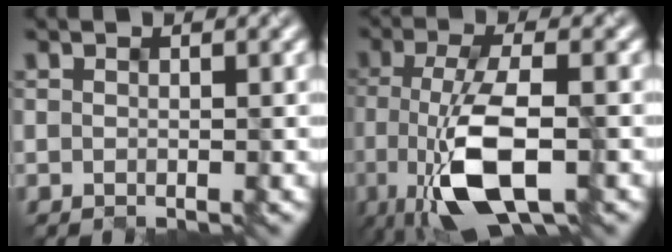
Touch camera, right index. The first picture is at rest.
{"total": 7.6, "force": [-2.7, 2.5, 6.7], "torque": [-0.138, -0.001, -0.051]}